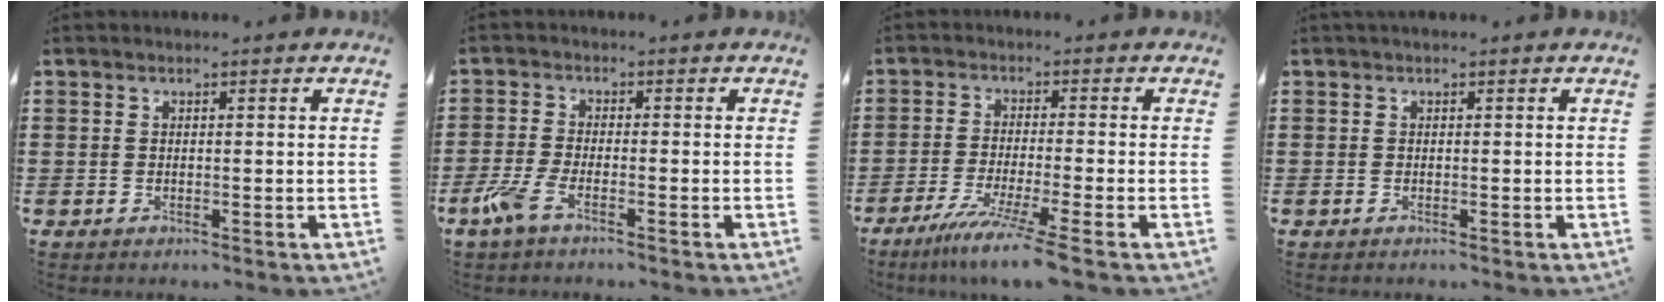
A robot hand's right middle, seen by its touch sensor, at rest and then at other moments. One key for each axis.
{"total": 4.3, "fx": -2.6, "fy": 1.0, "fz": 3.3, "tx": -0.089, "ty": -0.010, "tz": -0.054}
{"total": 6.1, "fx": -4.5, "fy": -0.9, "fz": 4.1, "tx": -0.085, "ty": -0.025, "tz": -0.086}
{"total": 0.0}